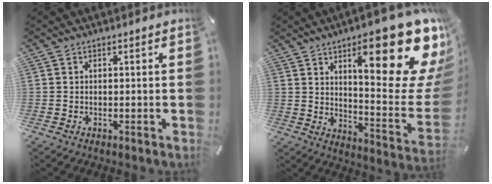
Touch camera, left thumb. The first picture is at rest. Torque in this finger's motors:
{"motor_torque": [2.75, 2.26, 1.60, -1.17, 0.27]}